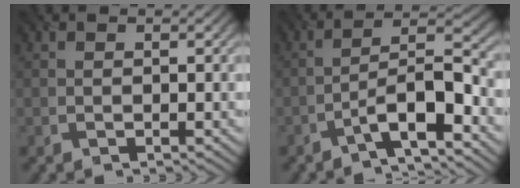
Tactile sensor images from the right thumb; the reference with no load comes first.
{"total": 7.7, "force": [-4.7, 1.6, 5.8], "torque": [-0.094, 0.018, -0.093]}